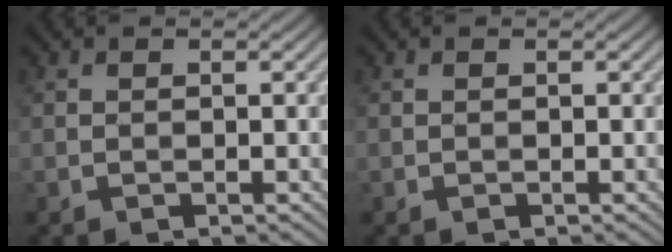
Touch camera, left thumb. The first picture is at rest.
{"total": 0.0}